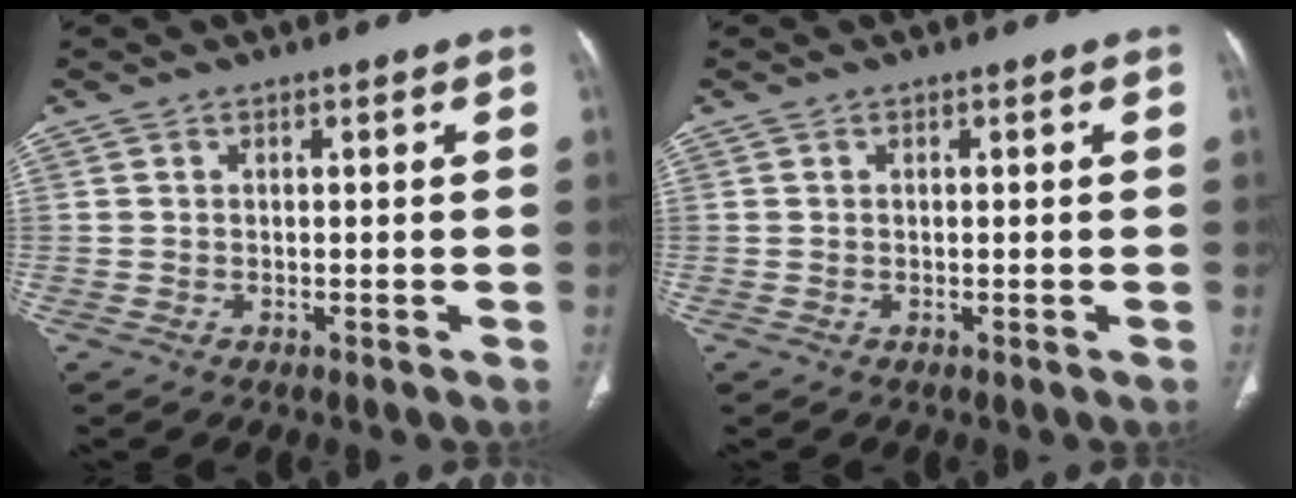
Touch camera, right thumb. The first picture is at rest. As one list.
[{"total": 0.0}]